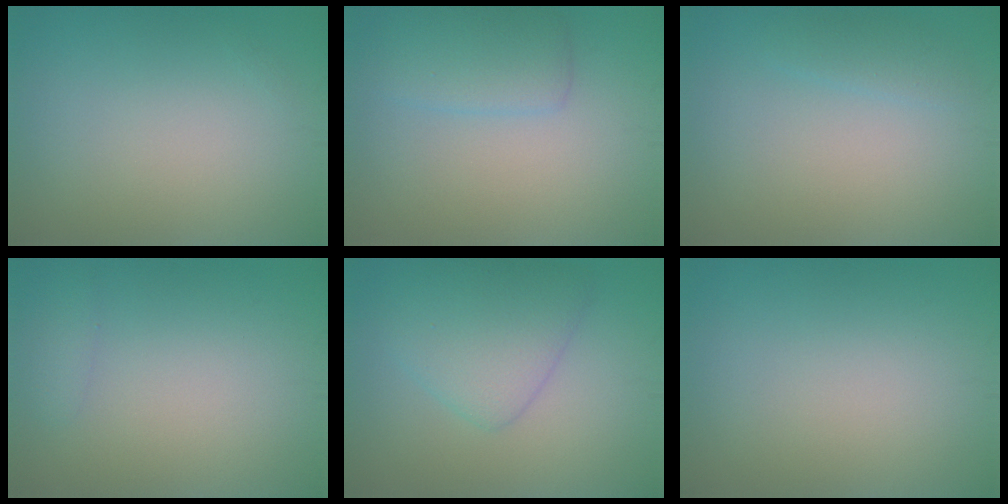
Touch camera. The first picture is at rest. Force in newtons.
{"total": 2.8, "press": 2.8, "slide": 0.2}
{"total": 1.4, "press": 1.4, "slide": 0.0}
{"total": 0.8, "press": 0.8, "slide": 0.0}
{"total": 4.5, "press": 4.5, "slide": 0.2}
{"total": 0.0}